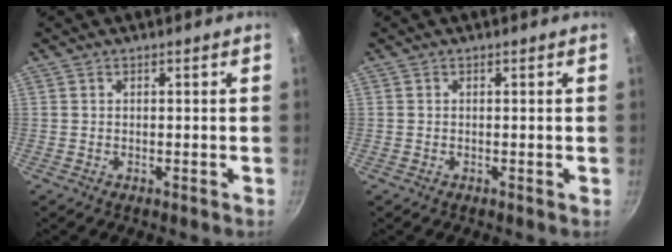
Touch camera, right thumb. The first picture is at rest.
{"total": 0.0}